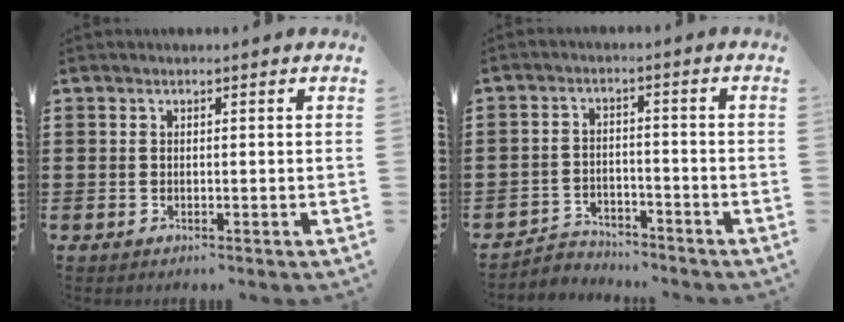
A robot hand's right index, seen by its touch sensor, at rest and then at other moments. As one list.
[{"total": 3.4, "force": [-3.3, 0.9, -0.1], "torque": [-0.007, 0.004, -0.072]}]